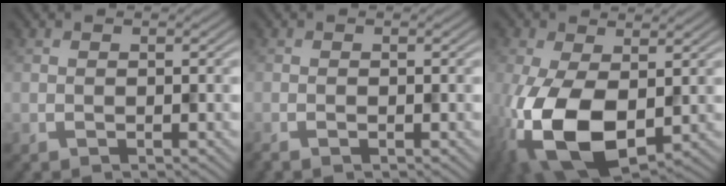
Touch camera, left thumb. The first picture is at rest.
{"total": 1.0, "force": [-0.8, 0.0, 0.5], "torque": [-0.010, 0.001, -0.011]}
{"total": 12.2, "force": [-3.0, 6.5, 9.8], "torque": [-0.234, -0.037, -0.042]}